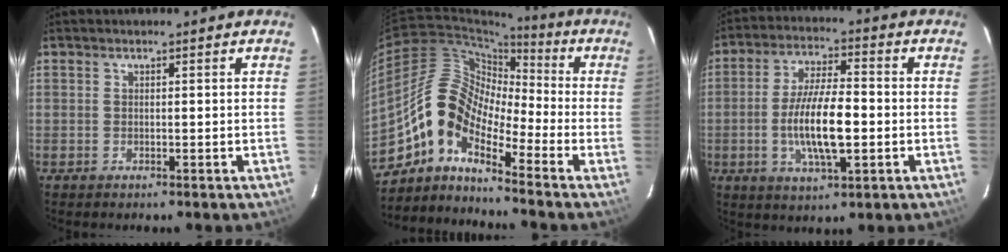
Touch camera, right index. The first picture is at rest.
{"total": 10.7, "force": [-6.6, 4.6, 7.1], "torque": [-0.111, 0.019, -0.145]}
{"total": 11.8, "force": [-2.2, 3.5, 11.1], "torque": [-0.216, -0.003, -0.039]}